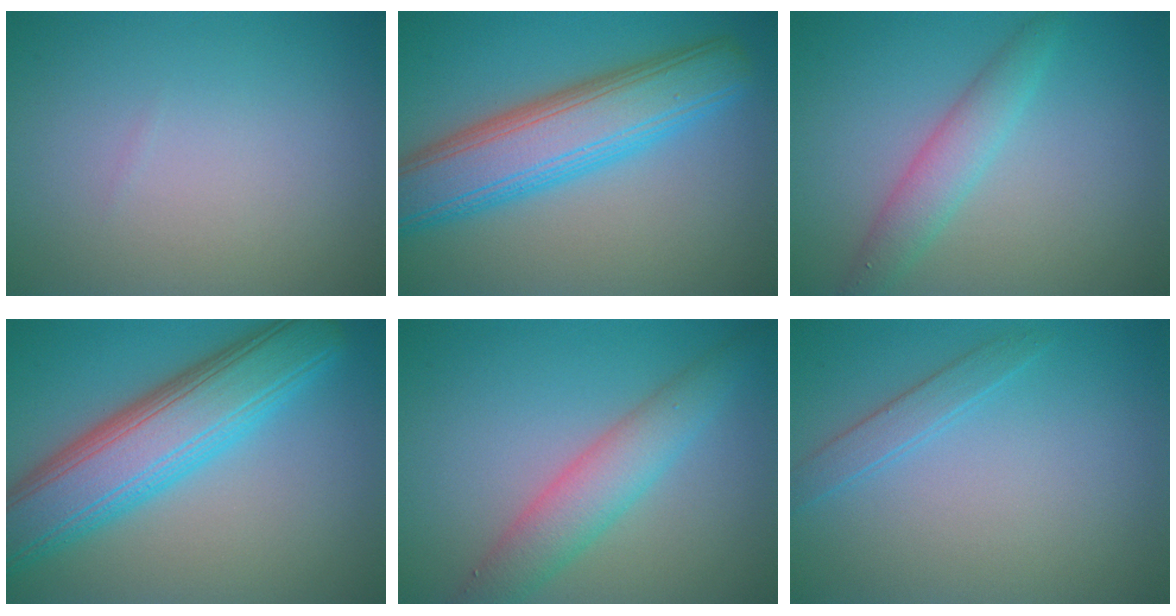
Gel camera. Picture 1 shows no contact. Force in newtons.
{"total": 8.5, "press": 8.5, "slide": 0.2}
{"total": 2.9, "press": 2.9, "slide": 0.0}
{"total": 9.6, "press": 9.6, "slide": 0.4}
{"total": 4.3, "press": 4.3, "slide": 0.1}
{"total": 1.6, "press": 1.6, "slide": 0.0}